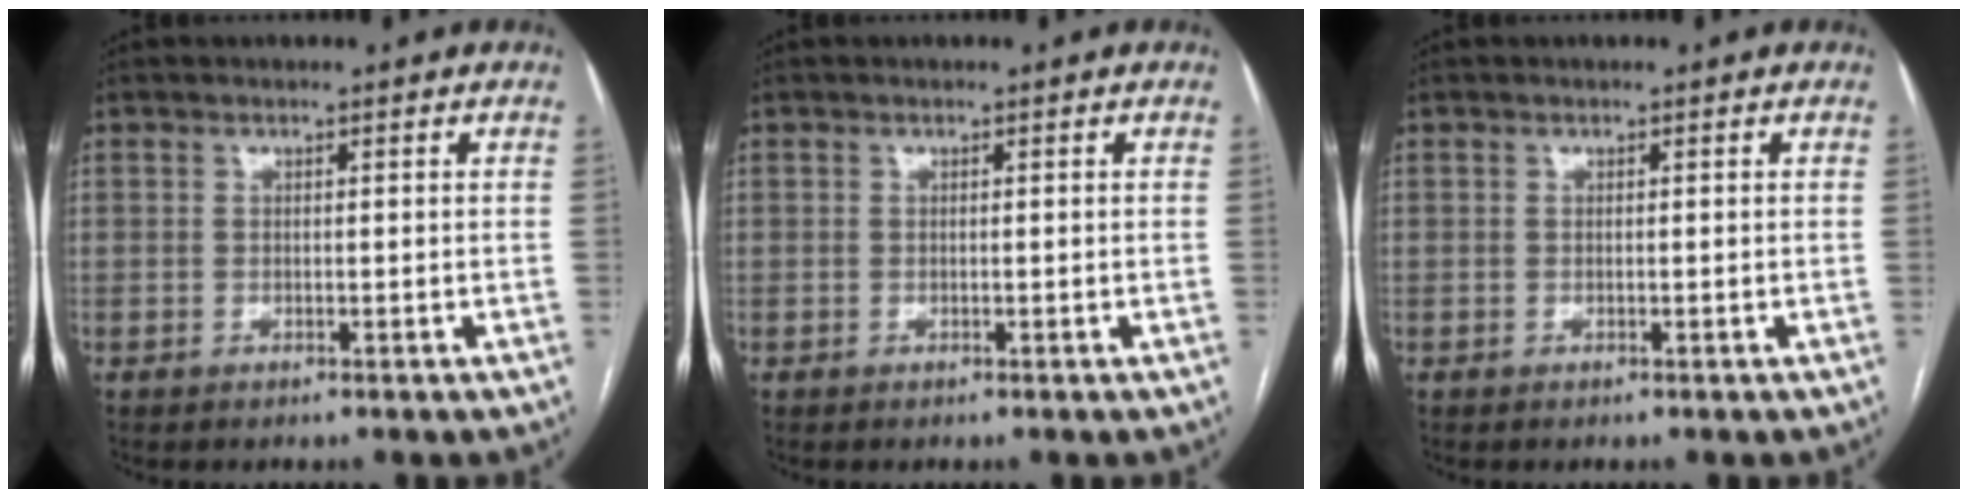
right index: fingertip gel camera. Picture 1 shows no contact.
{"total": 0.0}
{"total": 0.0}